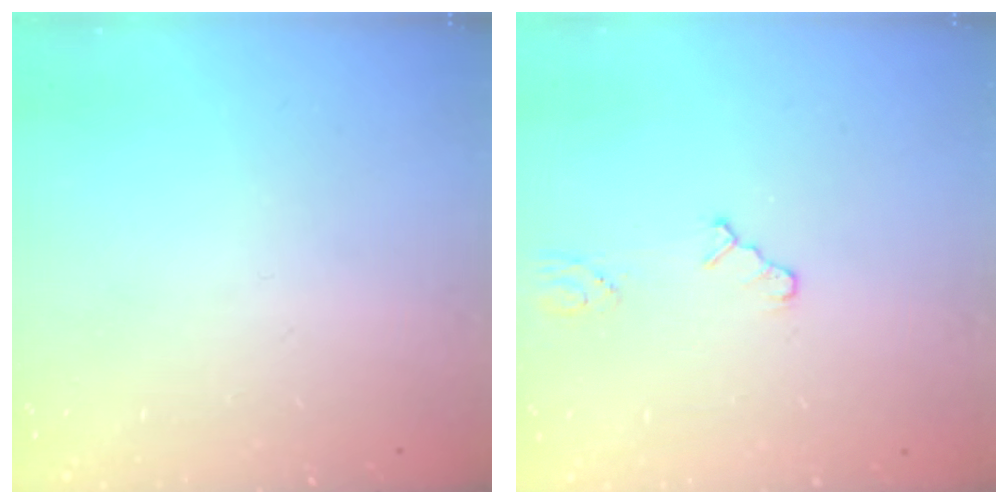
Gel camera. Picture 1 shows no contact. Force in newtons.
{"total": 2.5, "press": 2.5, "slide": 0.3}